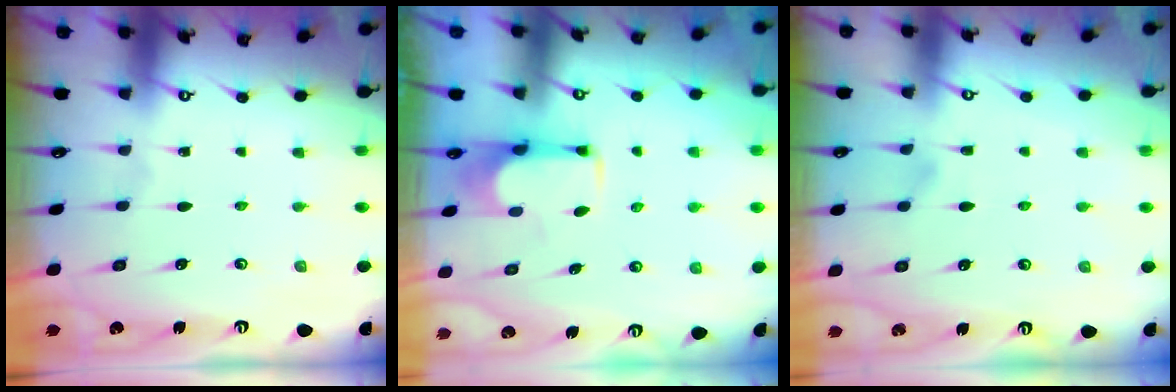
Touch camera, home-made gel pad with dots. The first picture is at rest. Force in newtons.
{"total": 3.7, "press": 3.7, "slide": 0.7}
{"total": 1.0, "press": 0.0, "slide": 1.0}